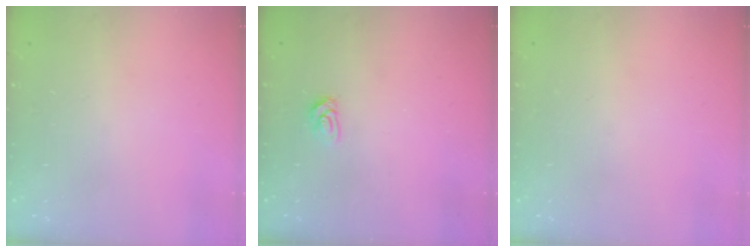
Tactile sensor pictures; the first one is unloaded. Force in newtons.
{"total": 3.4, "press": 3.4, "slide": 0.4}
{"total": 0.0}